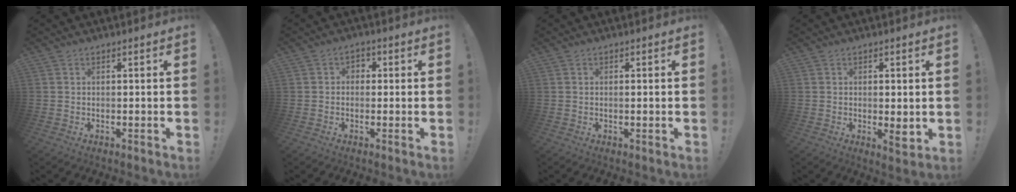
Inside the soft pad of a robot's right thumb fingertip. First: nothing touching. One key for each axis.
{"total": 2.2, "fx": -0.6, "fy": 1.9, "fz": 0.9, "tx": -0.016, "ty": 0.005, "tz": -0.012}
{"total": 0.7, "fx": -0.1, "fy": 0.0, "fz": 0.7, "tx": -0.005, "ty": -0.002, "tz": -0.003}
{"total": 3.7, "fx": -0.5, "fy": 1.2, "fz": 3.5, "tx": -0.043, "ty": -0.004, "tz": -0.007}